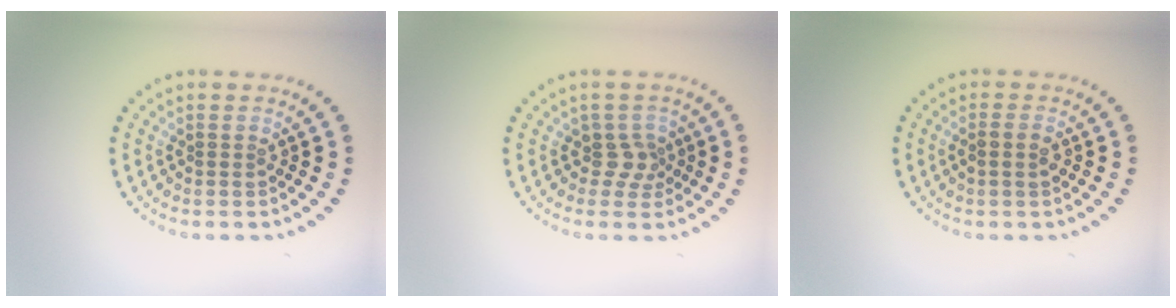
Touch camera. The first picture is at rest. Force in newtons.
{"total": 1.9, "press": 1.3, "slide": 1.4}
{"total": 1.4, "press": 1.3, "slide": 0.6}